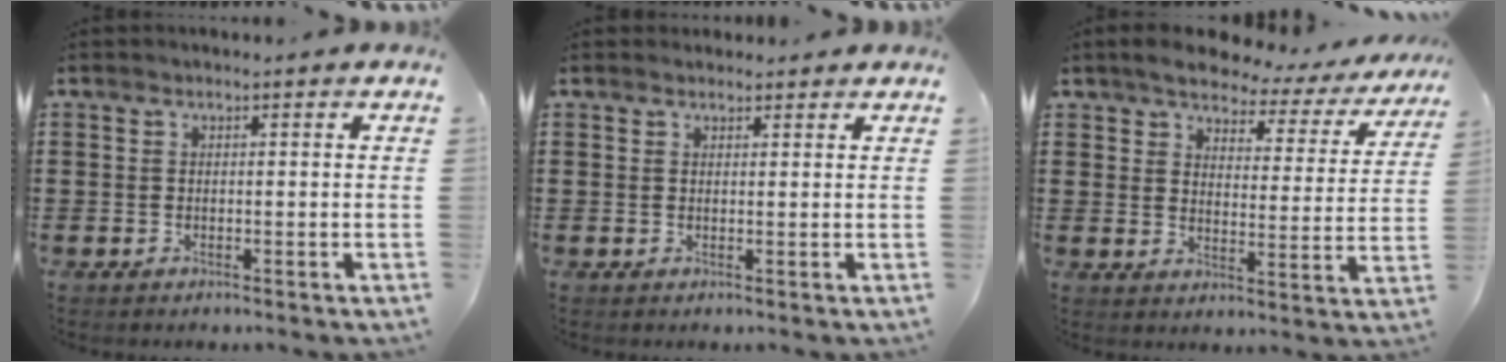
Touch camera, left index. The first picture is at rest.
{"total": 1.0, "force": [1.0, 0.4, 0.0], "torque": [-0.002, 0.002, 0.019]}
{"total": 4.6, "force": [4.2, 1.3, 1.5], "torque": [-0.045, -0.025, 0.066]}